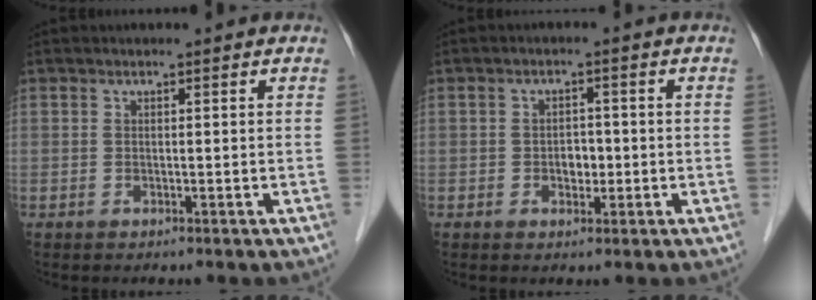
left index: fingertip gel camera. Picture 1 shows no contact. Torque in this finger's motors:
{"motor_torque": [0.11, -0.01, 0.02, 0.00]}